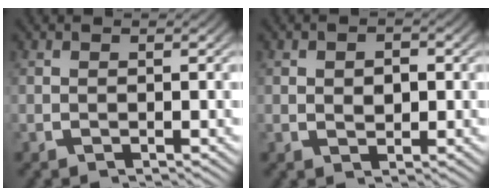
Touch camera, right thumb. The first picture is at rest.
{"total": 1.8, "force": [0.2, 1.3, 1.3], "torque": [-0.027, -0.014, 0.013]}